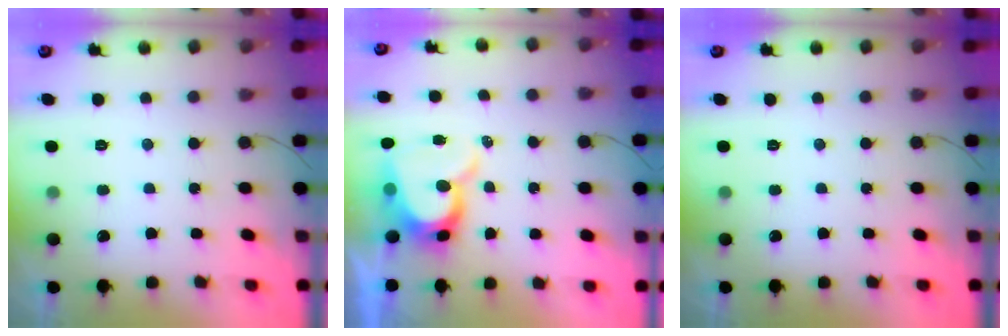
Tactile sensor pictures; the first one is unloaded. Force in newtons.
{"total": 11.1, "press": 11.0, "slide": 1.0}
{"total": 0.0}